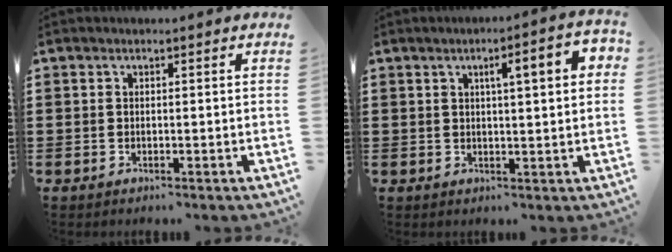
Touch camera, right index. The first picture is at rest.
{"total": 4.9, "force": [1.3, 0.9, 4.7], "torque": [-0.084, 0.001, 0.014]}